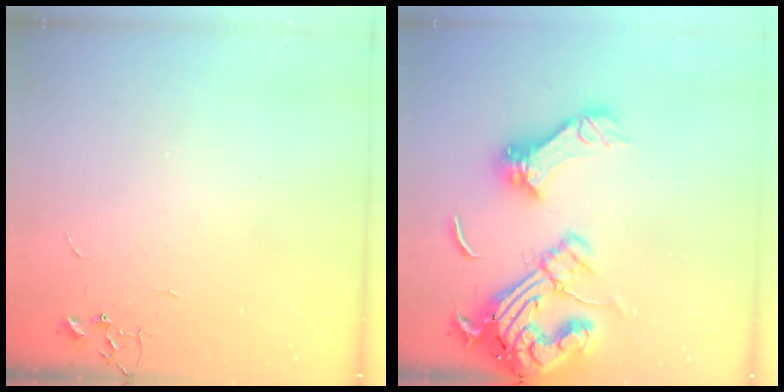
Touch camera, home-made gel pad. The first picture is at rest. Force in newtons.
{"total": 22.0, "press": 21.8, "slide": 2.6}